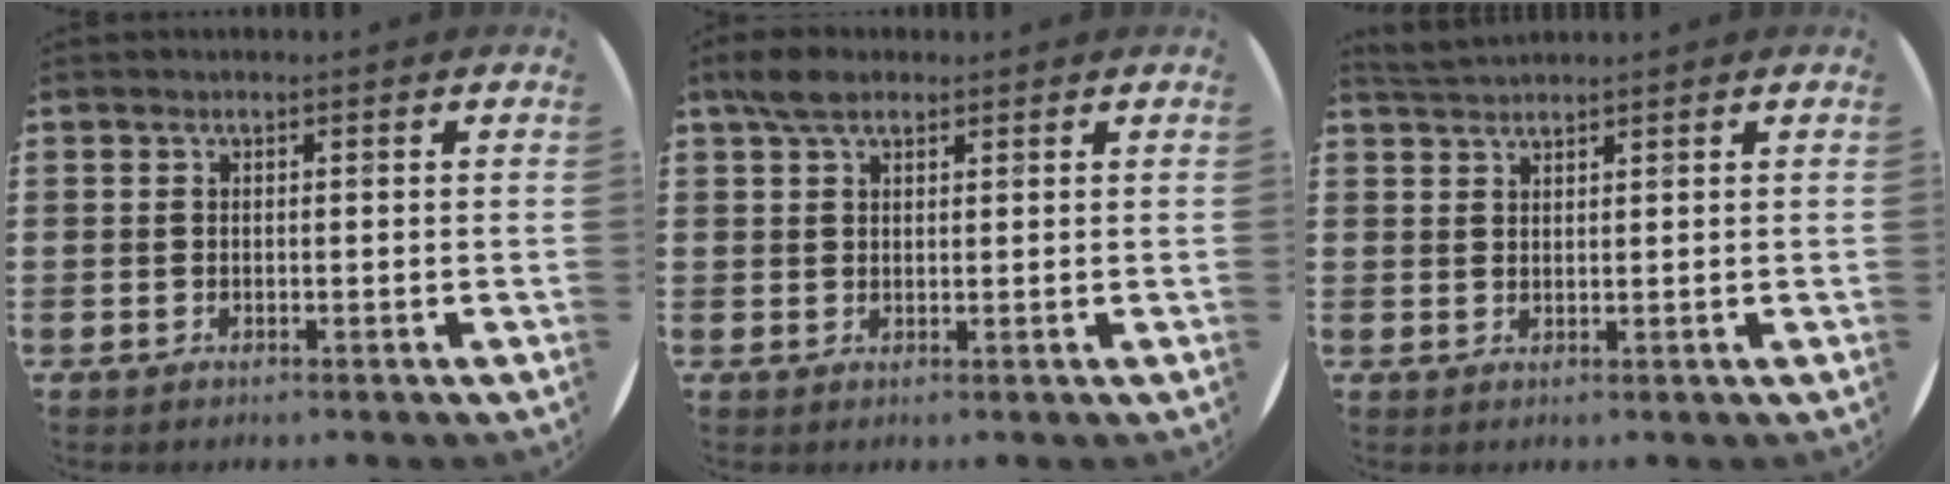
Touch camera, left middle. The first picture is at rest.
{"total": 3.5, "force": [2.6, 1.5, 1.7], "torque": [-0.031, 0.005, 0.047]}
{"total": 2.0, "force": [2.0, 0.0, 0.1], "torque": [-0.005, -0.001, 0.039]}